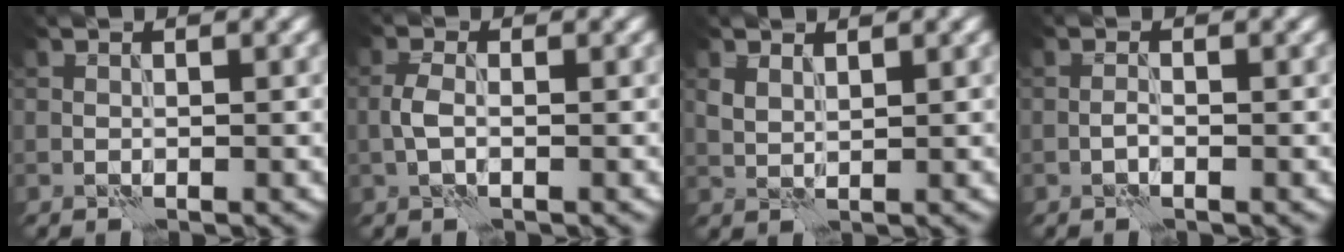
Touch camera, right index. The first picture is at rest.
{"total": 1.9, "force": [-0.7, 0.9, 1.6], "torque": [-0.034, 0.001, -0.018]}
{"total": 1.5, "force": [1.0, 0.7, 0.8], "torque": [-0.021, 0.000, 0.023]}
{"total": 0.9, "force": [-0.6, 0.2, 0.6], "torque": [-0.012, 0.004, -0.015]}